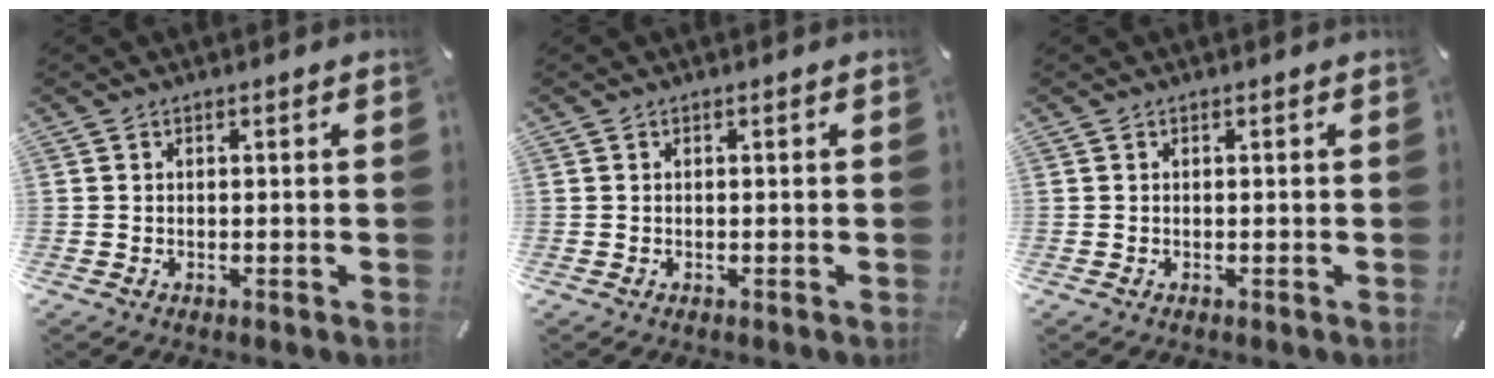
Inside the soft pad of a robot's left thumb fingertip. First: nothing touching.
{"total": 0.0}
{"total": 0.0}